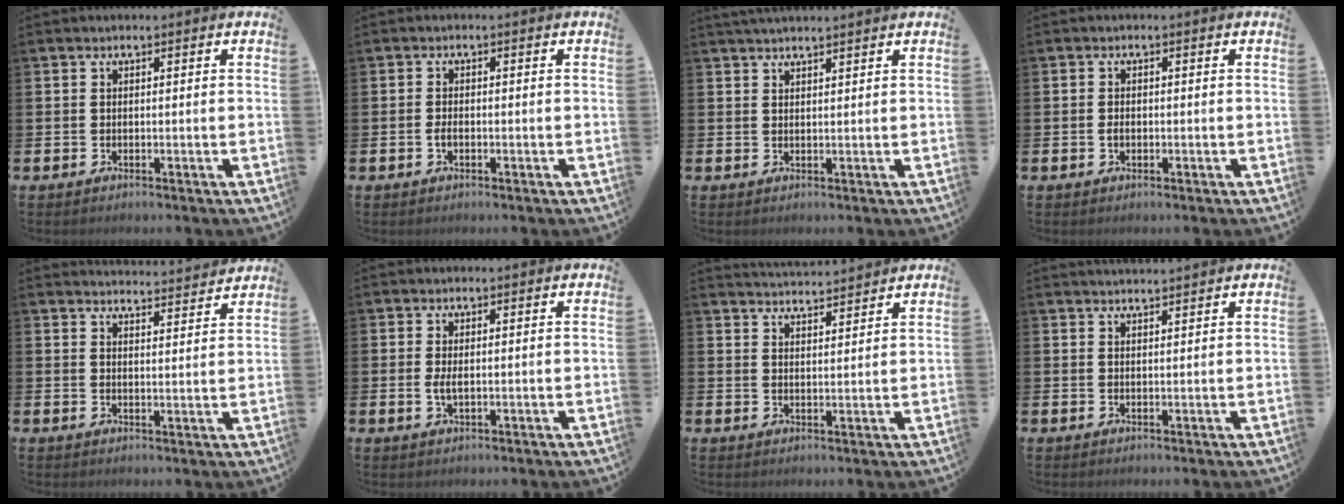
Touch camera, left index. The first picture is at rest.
{"total": 1.3, "force": [-0.5, 0.8, 1.0], "torque": [-0.018, 0.003, -0.010]}
{"total": 1.9, "force": [1.9, -0.1, 0.4], "torque": [-0.009, -0.005, 0.035]}
{"total": 1.2, "force": [-0.3, 0.8, 0.8], "torque": [-0.014, 0.005, -0.007]}
{"total": 4.0, "force": [4.0, -0.1, 0.1], "torque": [0.000, -0.033, 0.068]}
{"total": 1.8, "force": [0.1, 0.8, 1.6], "torque": [-0.032, 0.003, 0.000]}
{"total": 3.9, "force": [3.9, -0.1, -0.1], "torque": [-0.008, -0.026, 0.072]}
{"total": 1.7, "force": [1.7, -0.1, 0.0], "torque": [-0.003, -0.007, 0.032]}